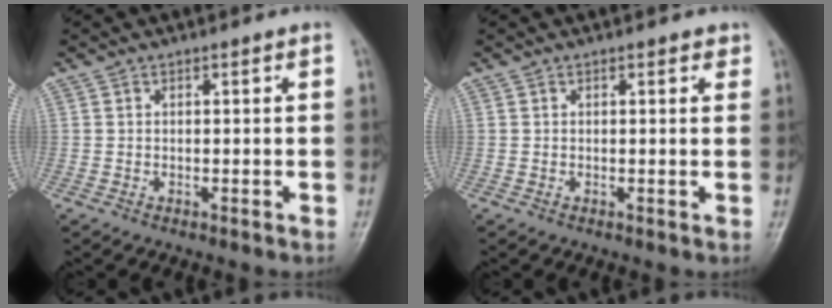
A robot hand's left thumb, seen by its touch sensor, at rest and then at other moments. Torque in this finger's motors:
{"motor_torque": [-0.73, 0.03, -0.06, 0.14, 0.00]}